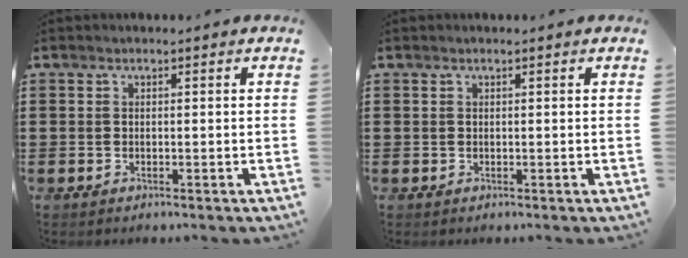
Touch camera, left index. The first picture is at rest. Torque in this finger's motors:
{"motor_torque": [0.00, -0.06, -0.05, 0.00]}